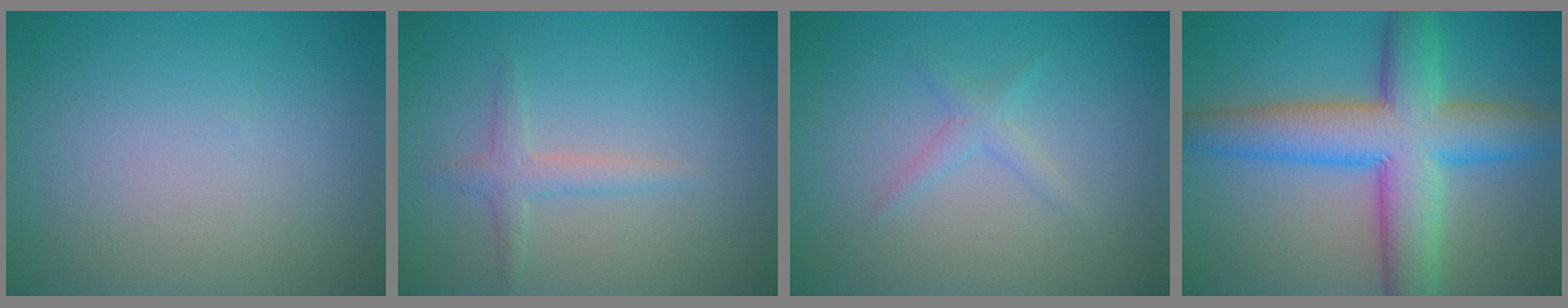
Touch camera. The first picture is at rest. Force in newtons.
{"total": 1.7, "press": 1.7, "slide": 0.1}
{"total": 1.3, "press": 1.3, "slide": 0.0}
{"total": 9.6, "press": 9.5, "slide": 0.2}